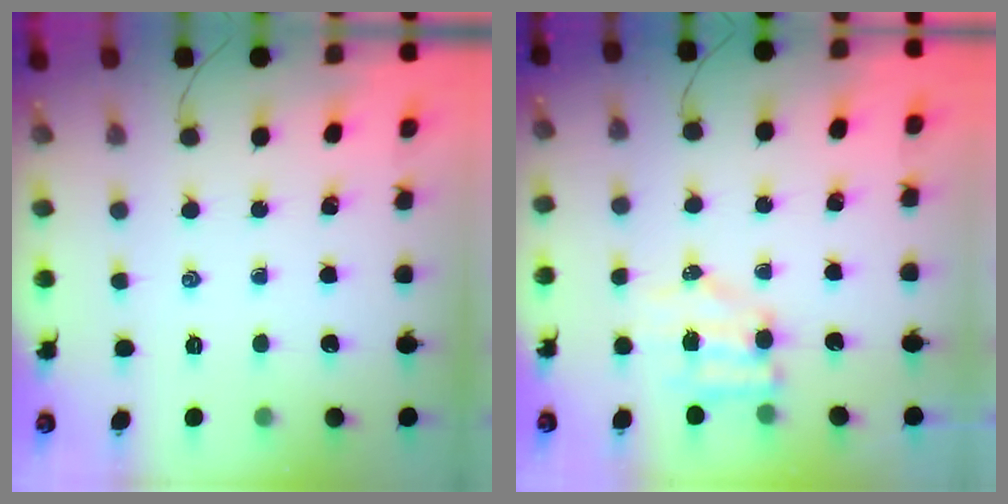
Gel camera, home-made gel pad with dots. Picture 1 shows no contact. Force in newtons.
{"total": 5.1, "press": 5.0, "slide": 0.8}